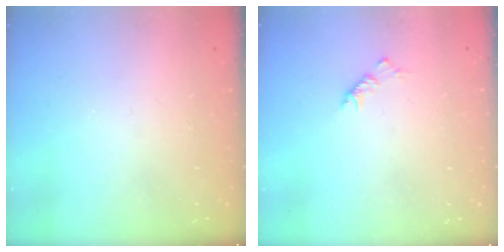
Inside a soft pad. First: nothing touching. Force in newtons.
{"total": 3.8, "press": 3.7, "slide": 0.8}